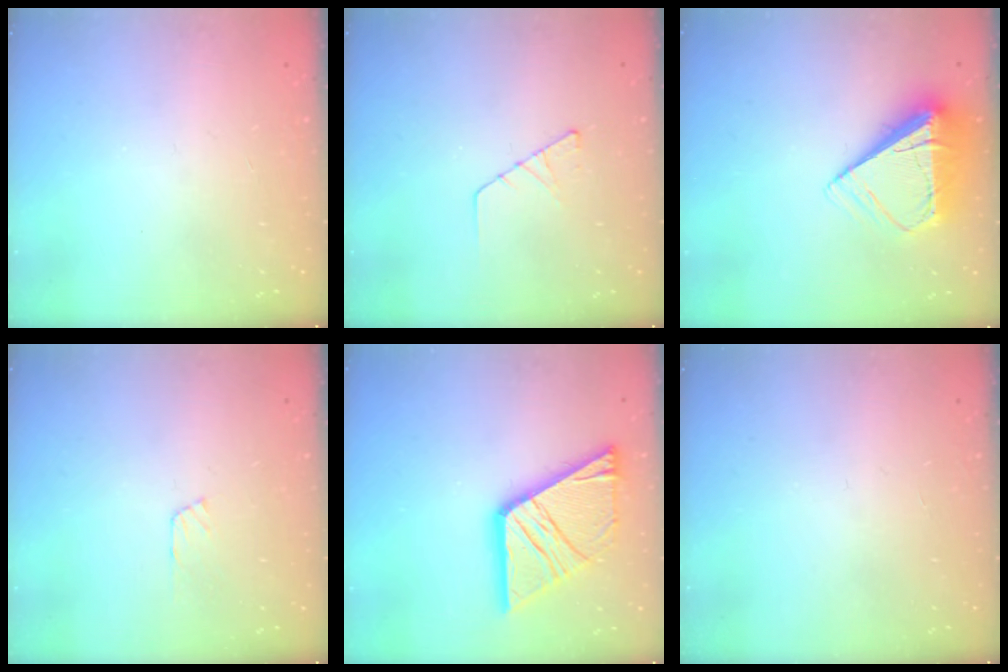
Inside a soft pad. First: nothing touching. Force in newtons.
{"total": 4.1, "press": 4.1, "slide": 0.5}
{"total": 9.8, "press": 9.7, "slide": 1.4}
{"total": 6.5, "press": 6.4, "slide": 0.7}
{"total": 19.0, "press": 19.0, "slide": 1.6}
{"total": 0.0}